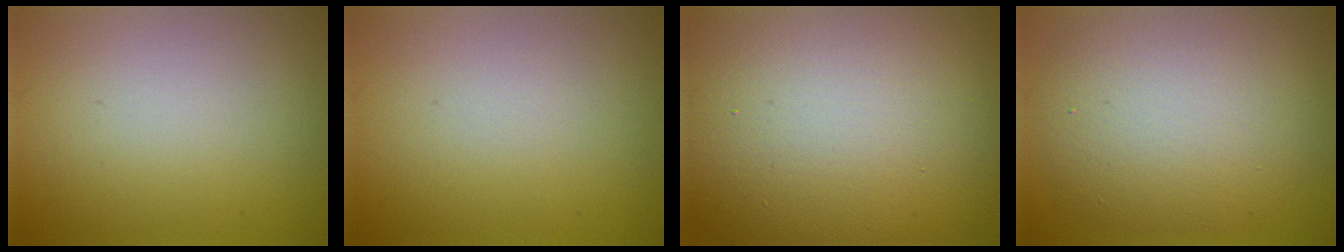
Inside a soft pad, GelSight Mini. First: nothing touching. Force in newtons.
{"total": 0.0}
{"total": 20.3, "press": 20.3, "slide": 1.1}
{"total": 8.4, "press": 8.4, "slide": 0.2}